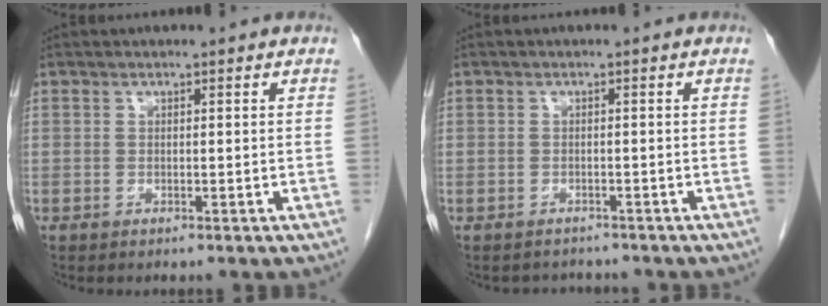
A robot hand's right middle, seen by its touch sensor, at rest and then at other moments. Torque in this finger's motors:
{"motor_torque": [-1.80, -0.33, -0.87, -0.17]}